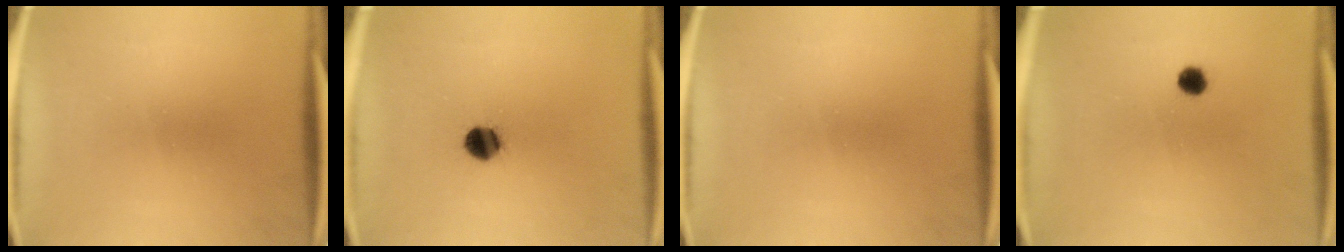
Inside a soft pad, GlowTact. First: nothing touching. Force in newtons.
{"total": 5.3}
{"total": 0.0}
{"total": 2.3}